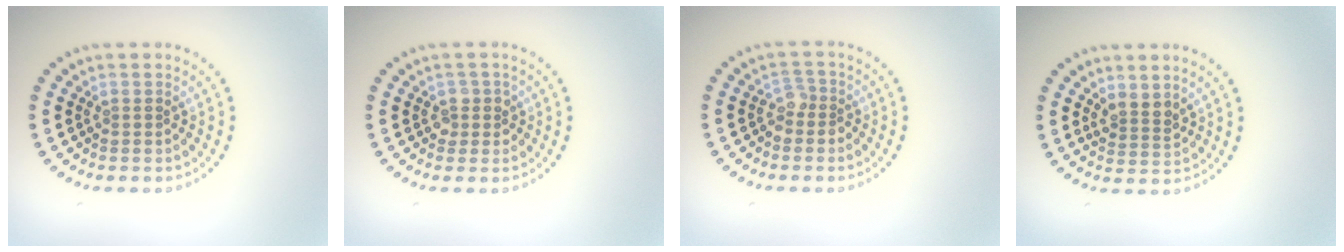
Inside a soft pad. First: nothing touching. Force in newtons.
{"total": 1.5, "press": 1.3, "slide": 0.7}
{"total": 1.7, "press": 1.4, "slide": 1.0}
{"total": 2.0, "press": 1.6, "slide": 1.1}